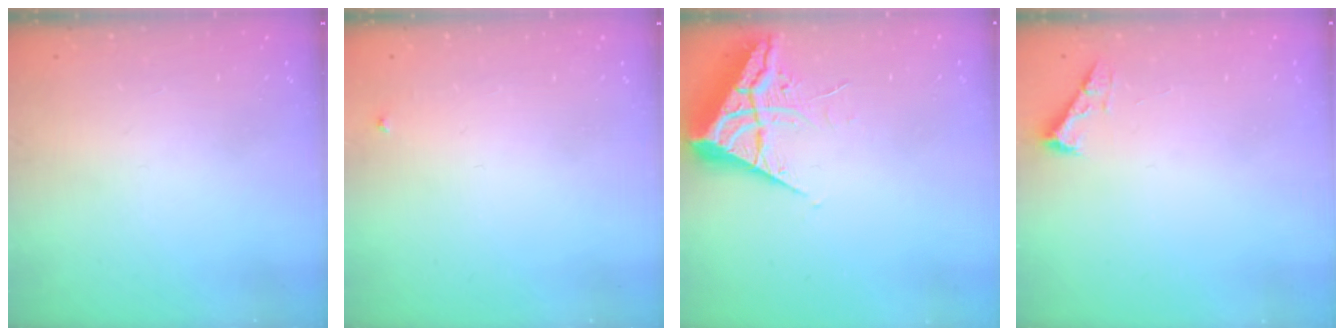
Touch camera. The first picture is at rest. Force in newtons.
{"total": 3.0, "press": 3.0, "slide": 0.4}
{"total": 6.5, "press": 6.4, "slide": 0.7}
{"total": 2.5, "press": 2.5, "slide": 0.3}